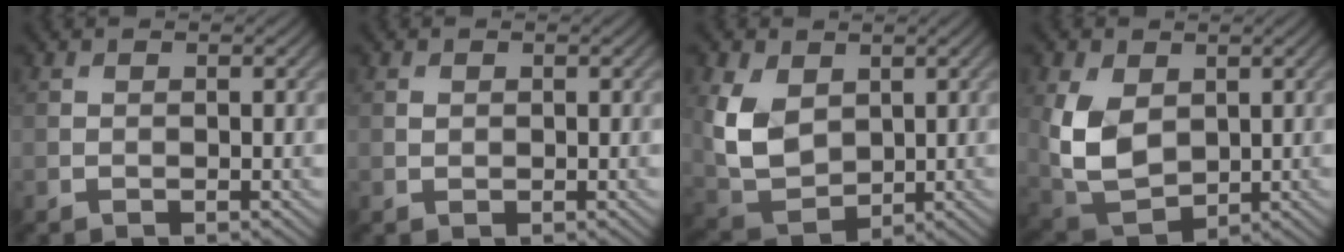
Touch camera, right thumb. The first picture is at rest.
{"total": 0.6, "force": [0.1, 0.5, 0.3], "torque": [-0.006, -0.002, 0.003]}
{"total": 8.4, "force": [2.0, 5.9, 5.5], "torque": [-0.145, -0.005, 0.042]}
{"total": 8.8, "force": [1.3, 6.1, 6.2], "torque": [-0.165, -0.007, 0.029]}